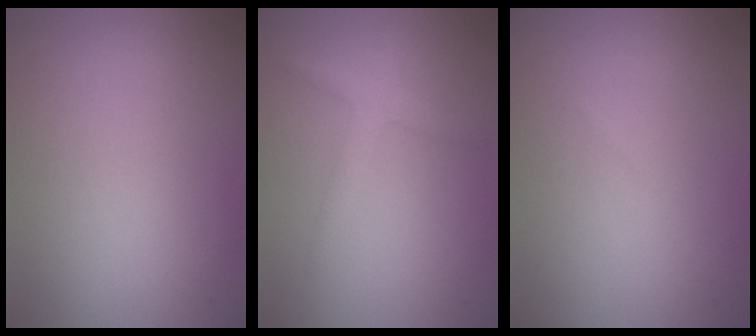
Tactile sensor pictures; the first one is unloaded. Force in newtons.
{"total": 2.1, "press": 2.1, "slide": 0.2}
{"total": 0.0}